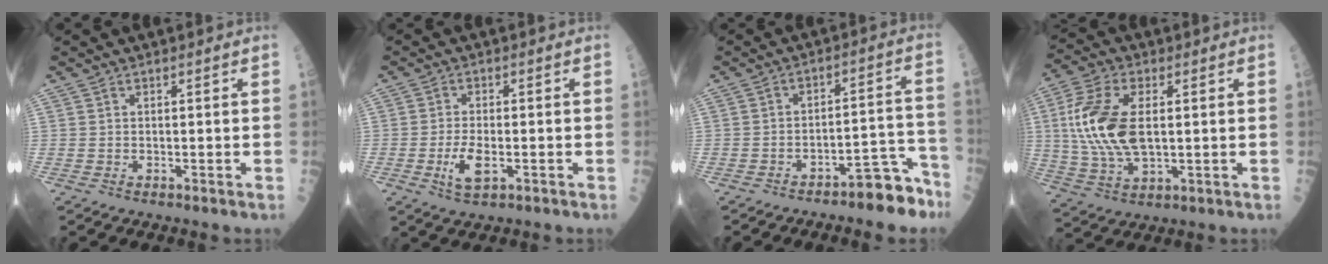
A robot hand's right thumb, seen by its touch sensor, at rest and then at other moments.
{"total": 5.1, "force": [-1.4, 2.1, 4.4], "torque": [-0.081, 0.000, -0.023]}
{"total": 8.4, "force": [-6.1, 2.6, 5.0], "torque": [-0.051, 0.081, -0.086]}
{"total": 15.2, "force": [1.6, 7.7, 13.0], "torque": [-0.279, -0.001, 0.032]}